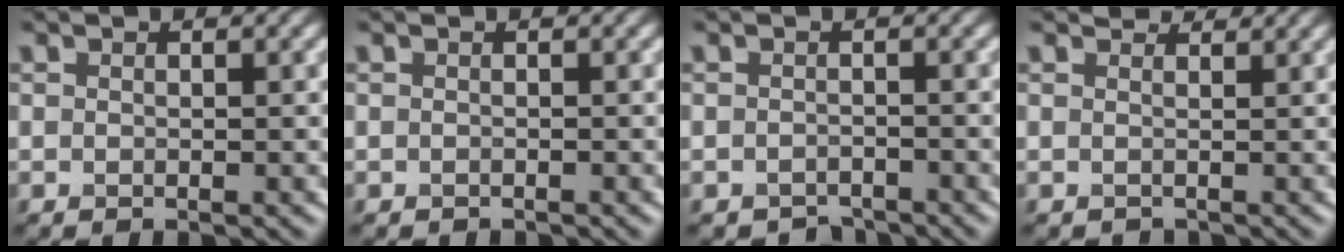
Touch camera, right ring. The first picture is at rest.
{"total": 0.5, "force": [-0.5, 0.1, -0.1], "torque": [0.000, -0.005, -0.008]}
{"total": 1.7, "force": [-1.7, 0.5, -0.1], "torque": [0.005, -0.003, -0.029]}
{"total": 2.2, "force": [2.0, 0.9, 0.3], "torque": [-0.009, -0.002, 0.025]}